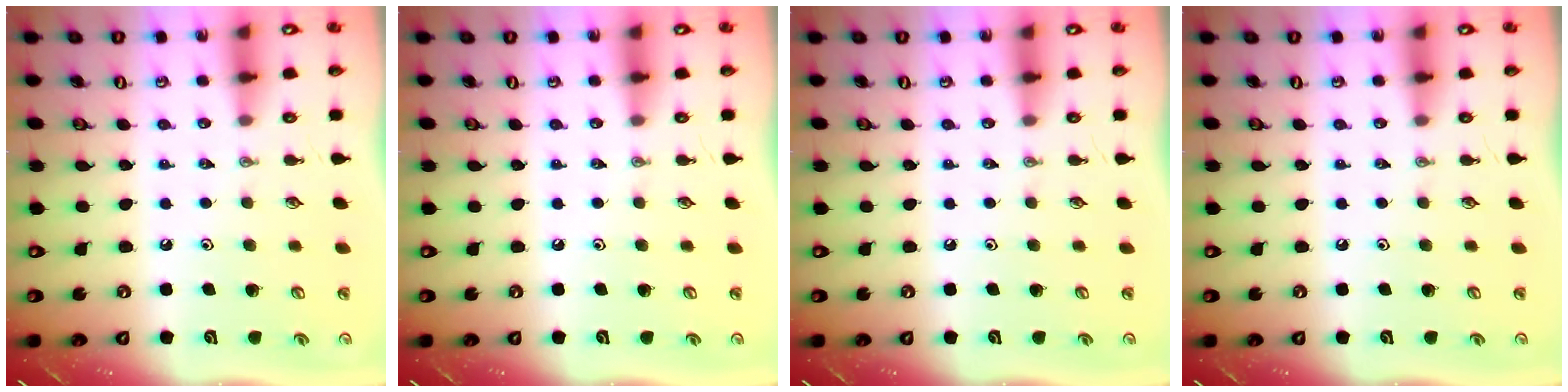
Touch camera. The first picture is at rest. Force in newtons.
{"total": 0.0}
{"total": 0.0}
{"total": 0.0}